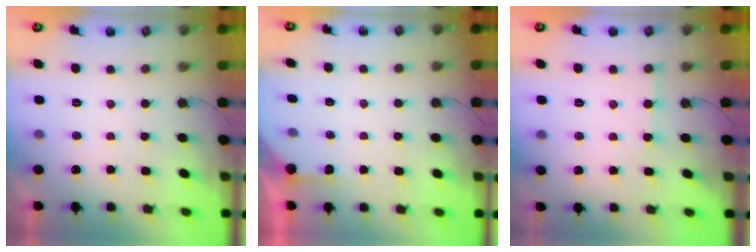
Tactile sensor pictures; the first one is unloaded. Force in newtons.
{"total": 2.6, "press": 2.6, "slide": 0.3}
{"total": 5.5, "press": 5.5, "slide": 0.6}